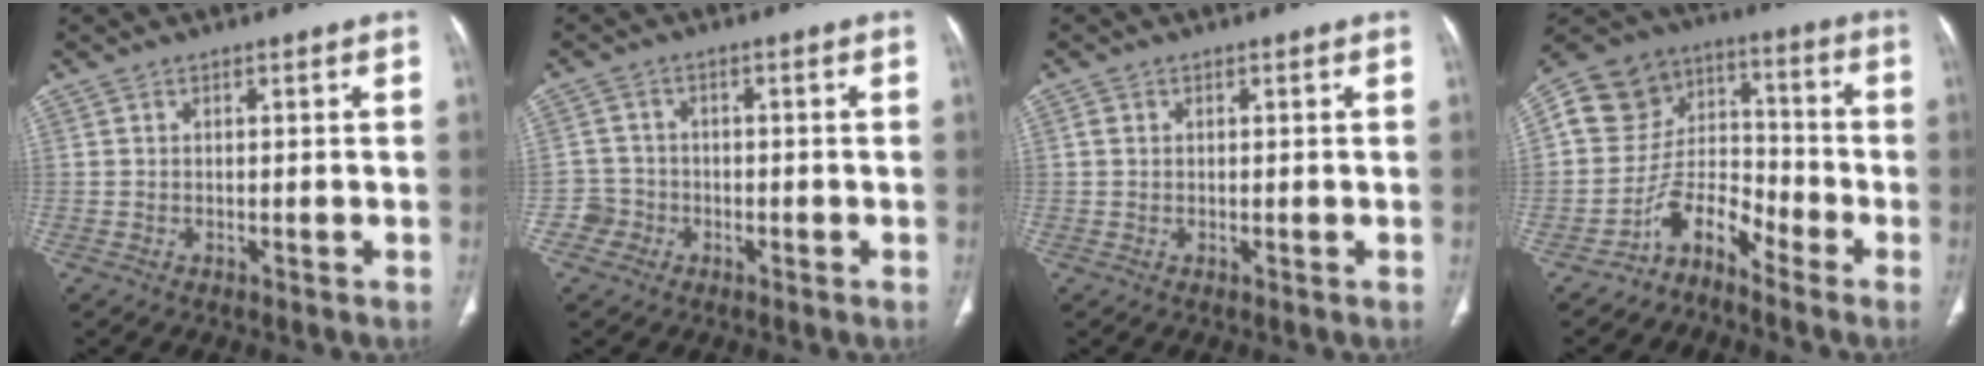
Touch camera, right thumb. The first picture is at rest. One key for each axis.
{"total": 3.6, "fx": -1.6, "fy": 3.2, "fz": -0.3, "tx": 0.026, "ty": 0.018, "tz": -0.038}
{"total": 1.0, "fx": 0.2, "fy": 0.9, "fz": 0.4, "tx": -0.002, "ty": 0.003, "tz": 0.003}
{"total": 11.2, "fx": -6.9, "fy": 8.0, "fz": 3.6, "tx": -0.025, "ty": 0.101, "tz": -0.140}